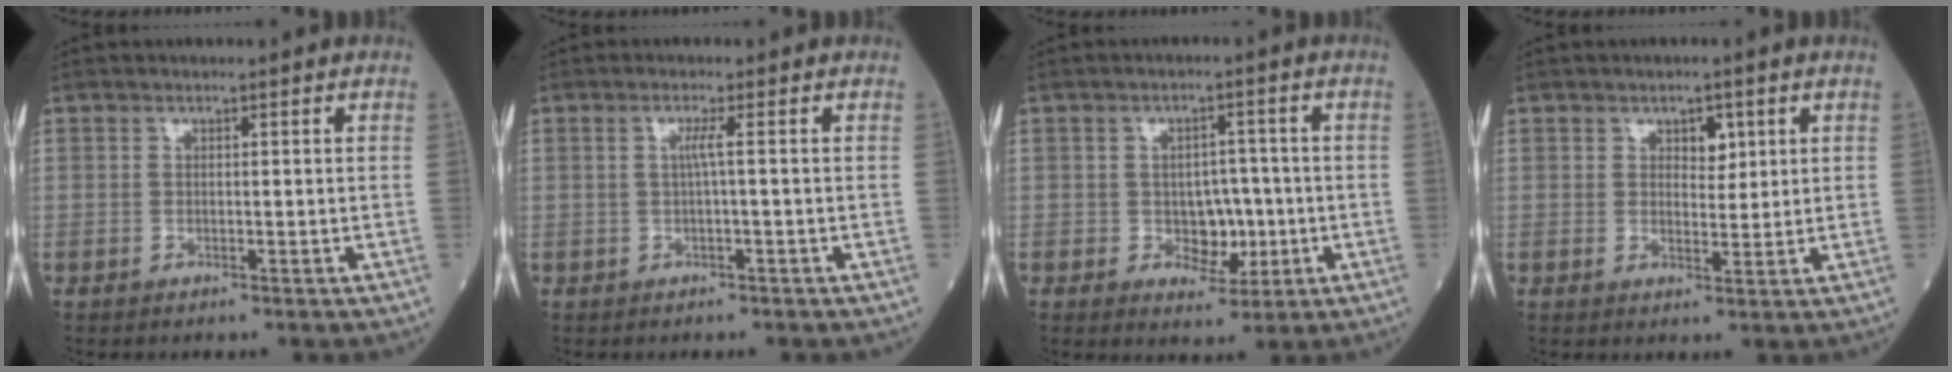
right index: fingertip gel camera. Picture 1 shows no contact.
{"total": 1.5, "force": [0.0, -0.4, 1.4], "torque": [-0.029, 0.002, -0.001]}
{"total": 5.0, "force": [-0.8, 3.3, 3.6], "torque": [-0.048, 0.006, -0.002]}
{"total": 2.9, "force": [1.4, 1.7, 1.9], "torque": [-0.023, 0.001, 0.021]}